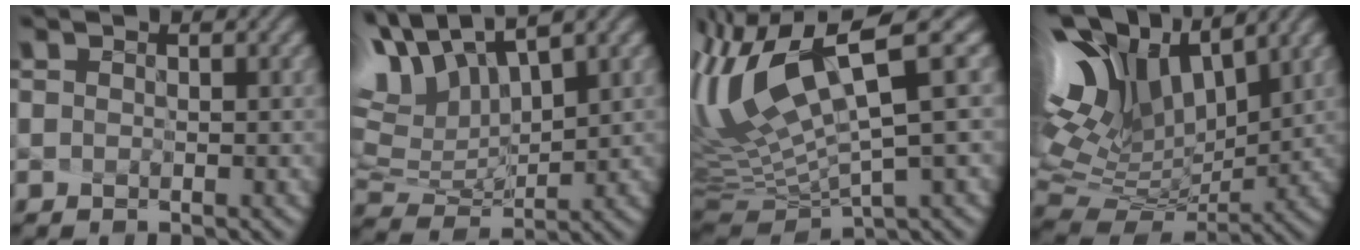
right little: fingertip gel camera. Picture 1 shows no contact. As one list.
[{"total": 7.8, "force": [4.7, 3.1, 5.4], "torque": [-0.147, 0.003, 0.111]}, {"total": 9.7, "force": [2.5, 1.7, 9.3], "torque": [-0.216, -0.008, 0.077]}, {"total": 11.8, "force": [5.8, 5.5, 8.7], "torque": [-0.215, 0.018, 0.129]}]